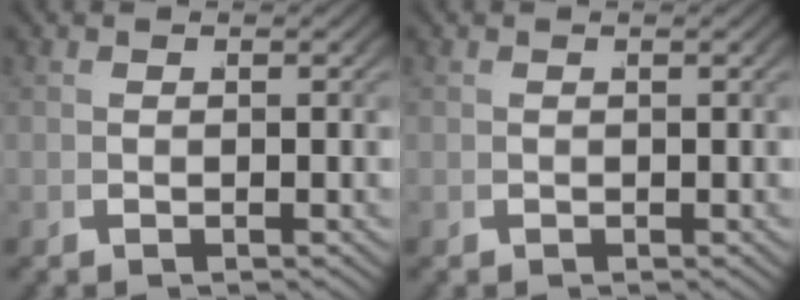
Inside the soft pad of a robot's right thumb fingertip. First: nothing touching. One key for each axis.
{"total": 0.0}